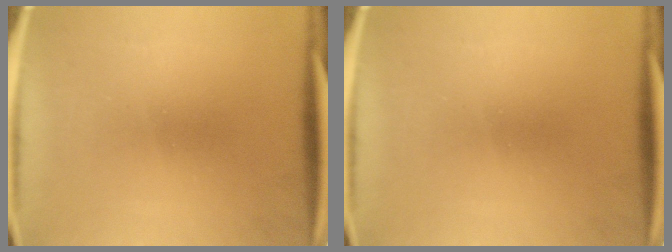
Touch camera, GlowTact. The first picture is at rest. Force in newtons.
{"total": 0.0}